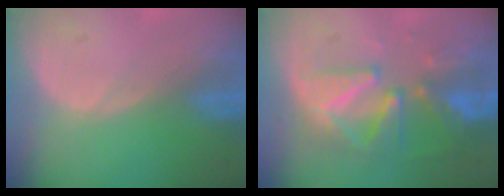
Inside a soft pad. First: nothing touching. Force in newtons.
{"total": 9.5, "press": 8.6, "slide": 4.0}